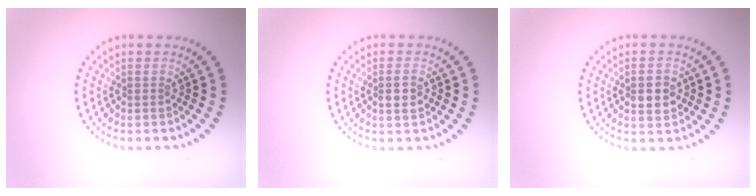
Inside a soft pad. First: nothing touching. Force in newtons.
{"total": 1.6, "press": 1.5, "slide": 0.3}
{"total": 2.4, "press": 2.3, "slide": 0.2}